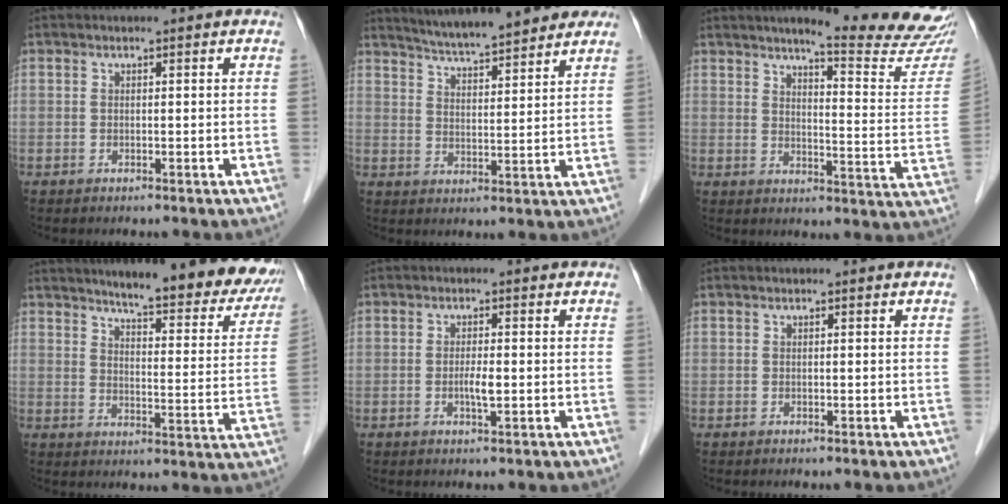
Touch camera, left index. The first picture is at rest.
{"total": 13.2, "force": [11.8, 1.3, 5.9], "torque": [-0.091, 0.013, 0.170]}
{"total": 17.6, "force": [16.0, -0.1, 7.4], "torque": [-0.094, -0.093, 0.183]}
{"total": 20.4, "force": [18.0, 3.0, 9.0], "torque": [-0.103, -0.051, 0.213]}
{"total": 2.2, "force": [-0.5, 0.3, 2.1], "torque": [-0.041, -0.003, -0.009]}
{"total": 0.0}